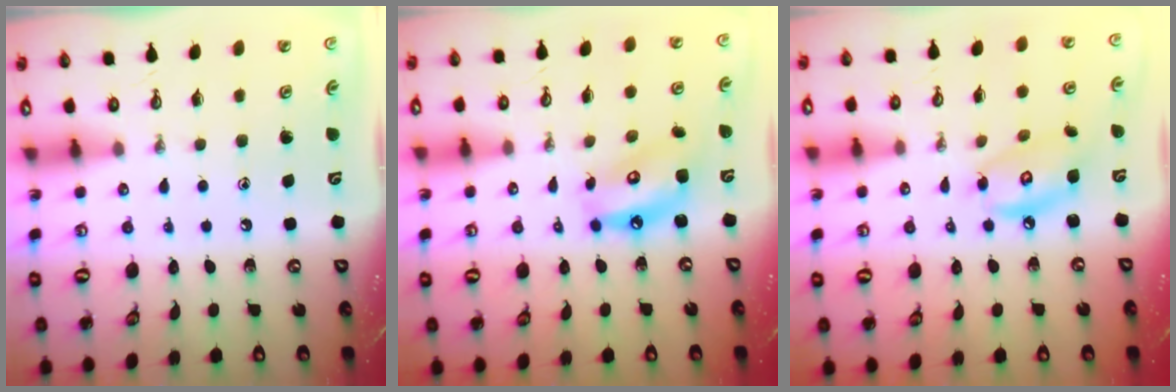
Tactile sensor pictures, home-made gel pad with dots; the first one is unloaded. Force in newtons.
{"total": 10.0, "press": 10.0, "slide": 0.7}
{"total": 9.4, "press": 9.4, "slide": 0.6}